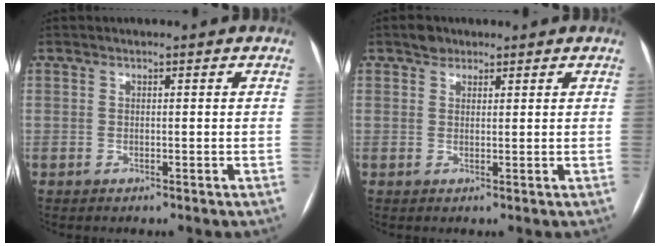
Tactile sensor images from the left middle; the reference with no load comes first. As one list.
[{"total": 1.9, "force": [1.4, 1.3, 0.4], "torque": [-0.007, 0.006, 0.021]}]